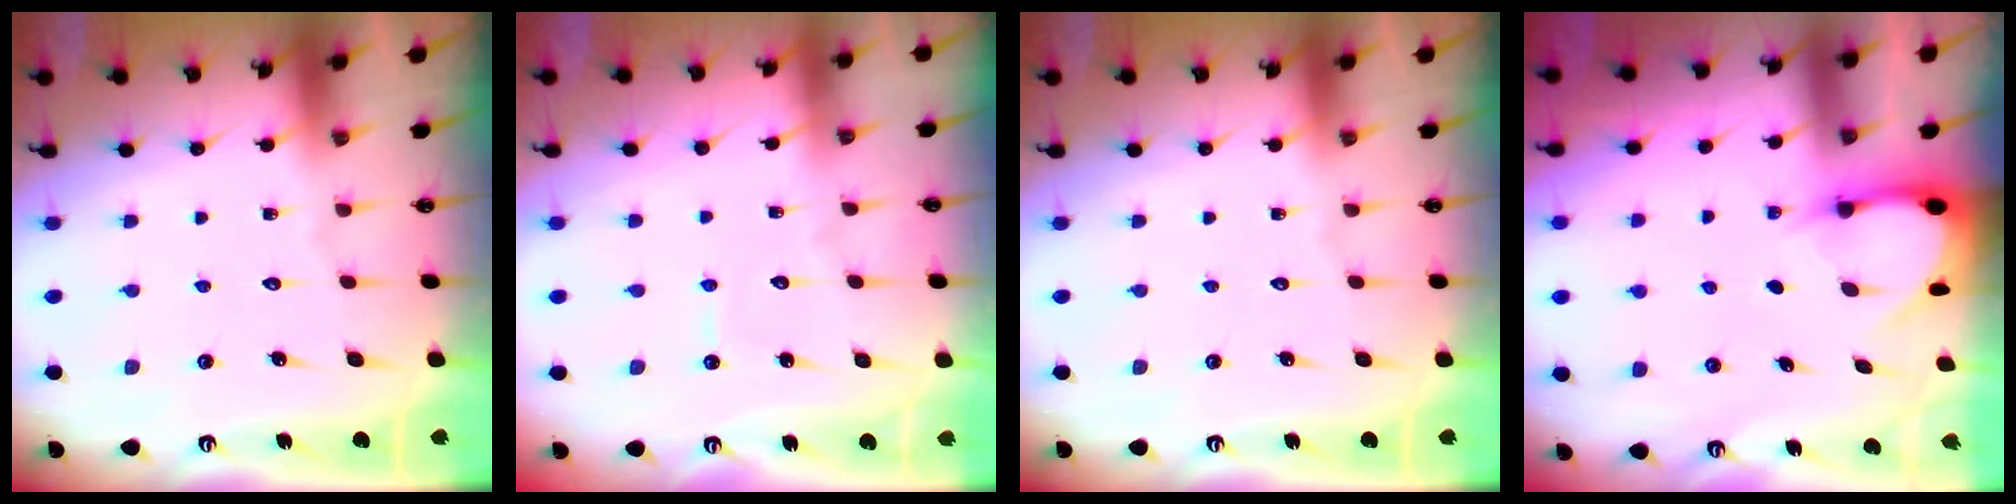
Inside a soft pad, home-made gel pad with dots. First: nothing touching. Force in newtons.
{"total": 2.8, "press": 2.8, "slide": 0.3}
{"total": 0.0}
{"total": 3.2, "press": 3.2, "slide": 0.4}